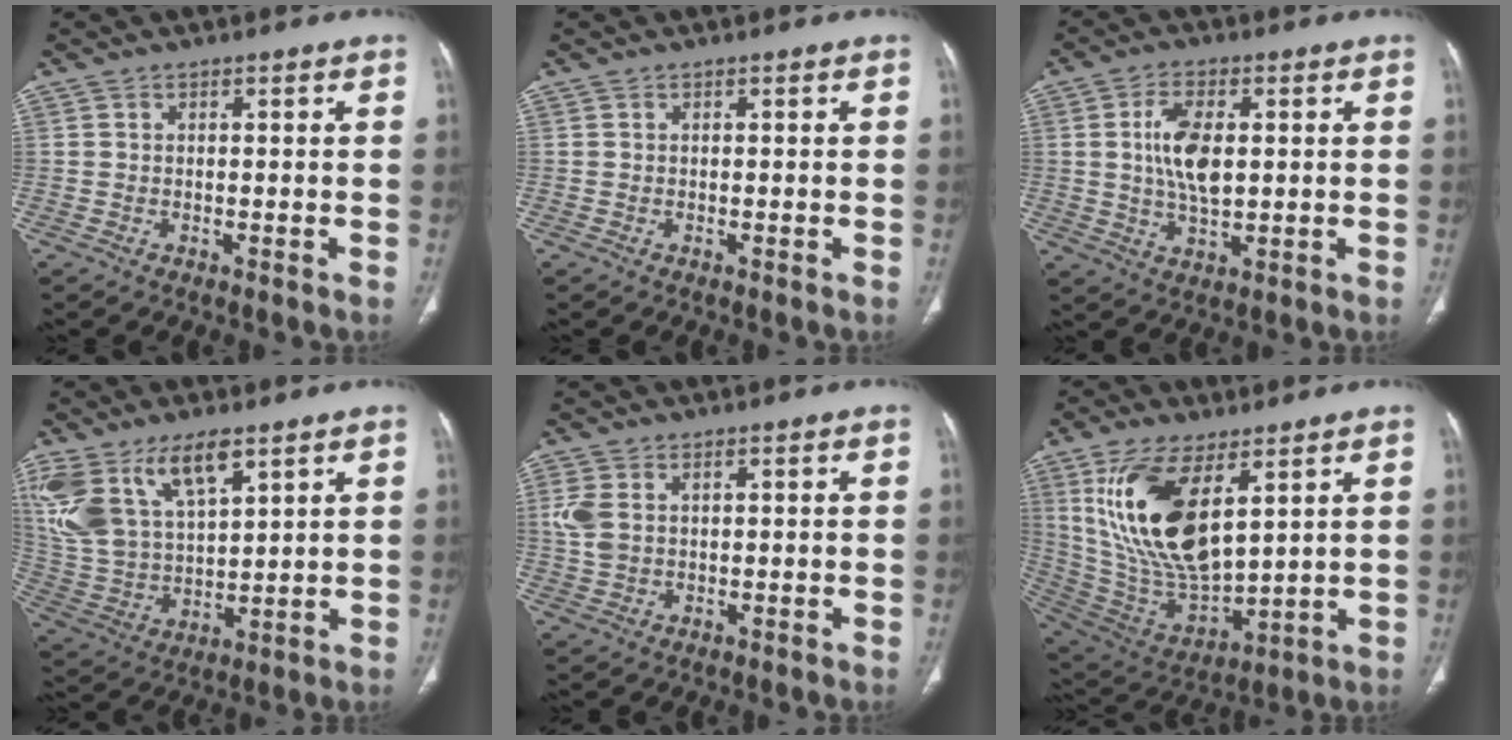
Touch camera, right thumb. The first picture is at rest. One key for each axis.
{"total": 0.0}
{"total": 8.9, "fx": 1.3, "fy": 4.4, "fz": 7.6, "tx": -0.143, "ty": -0.005, "tz": 0.027}
{"total": 17.6, "fx": 9.8, "fy": 8.3, "fz": 12.0, "tx": -0.238, "ty": -0.032, "tz": 0.205}
{"total": 5.0, "fx": 1.4, "fy": 3.2, "fz": 3.6, "tx": -0.095, "ty": 0.005, "tz": 0.033}
{"total": 20.8, "fx": 7.7, "fy": 9.5, "fz": 16.8, "tx": -0.314, "ty": -0.033, "tz": 0.163}